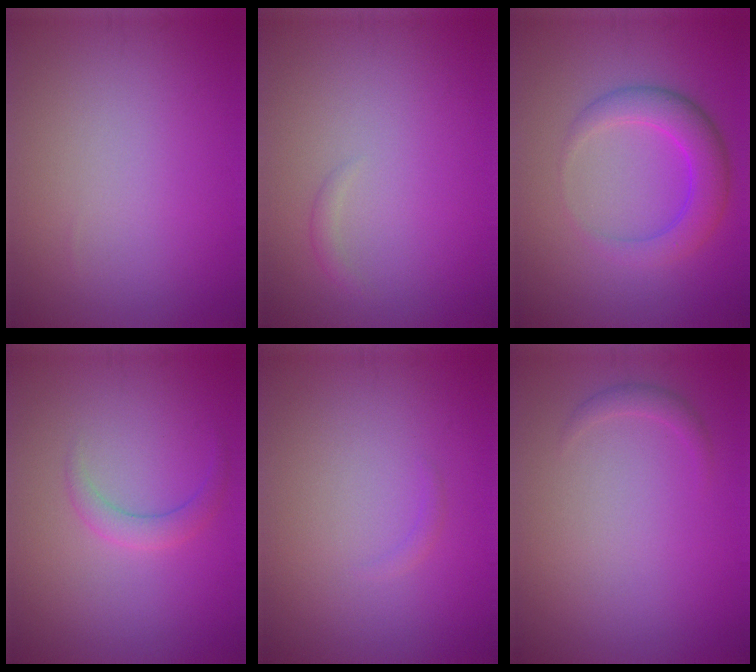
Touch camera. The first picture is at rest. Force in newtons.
{"total": 0.7, "press": 0.7, "slide": 0.1}
{"total": 4.2, "press": 4.2, "slide": 0.1}
{"total": 1.7, "press": 1.7, "slide": 0.1}
{"total": 0.5, "press": 0.5, "slide": 0.1}
{"total": 0.9, "press": 0.9, "slide": 0.0}